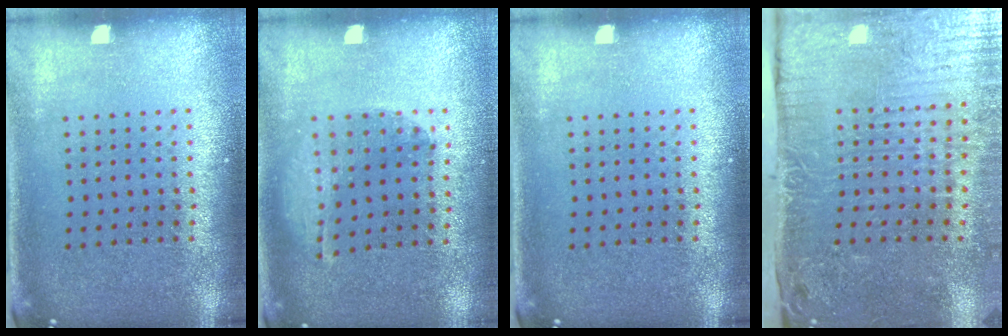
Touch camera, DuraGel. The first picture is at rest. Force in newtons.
{"total": 1.1, "press": 1.1, "slide": 0.1}
{"total": 0.0}
{"total": 5.2, "press": 4.3, "slide": 3.0}